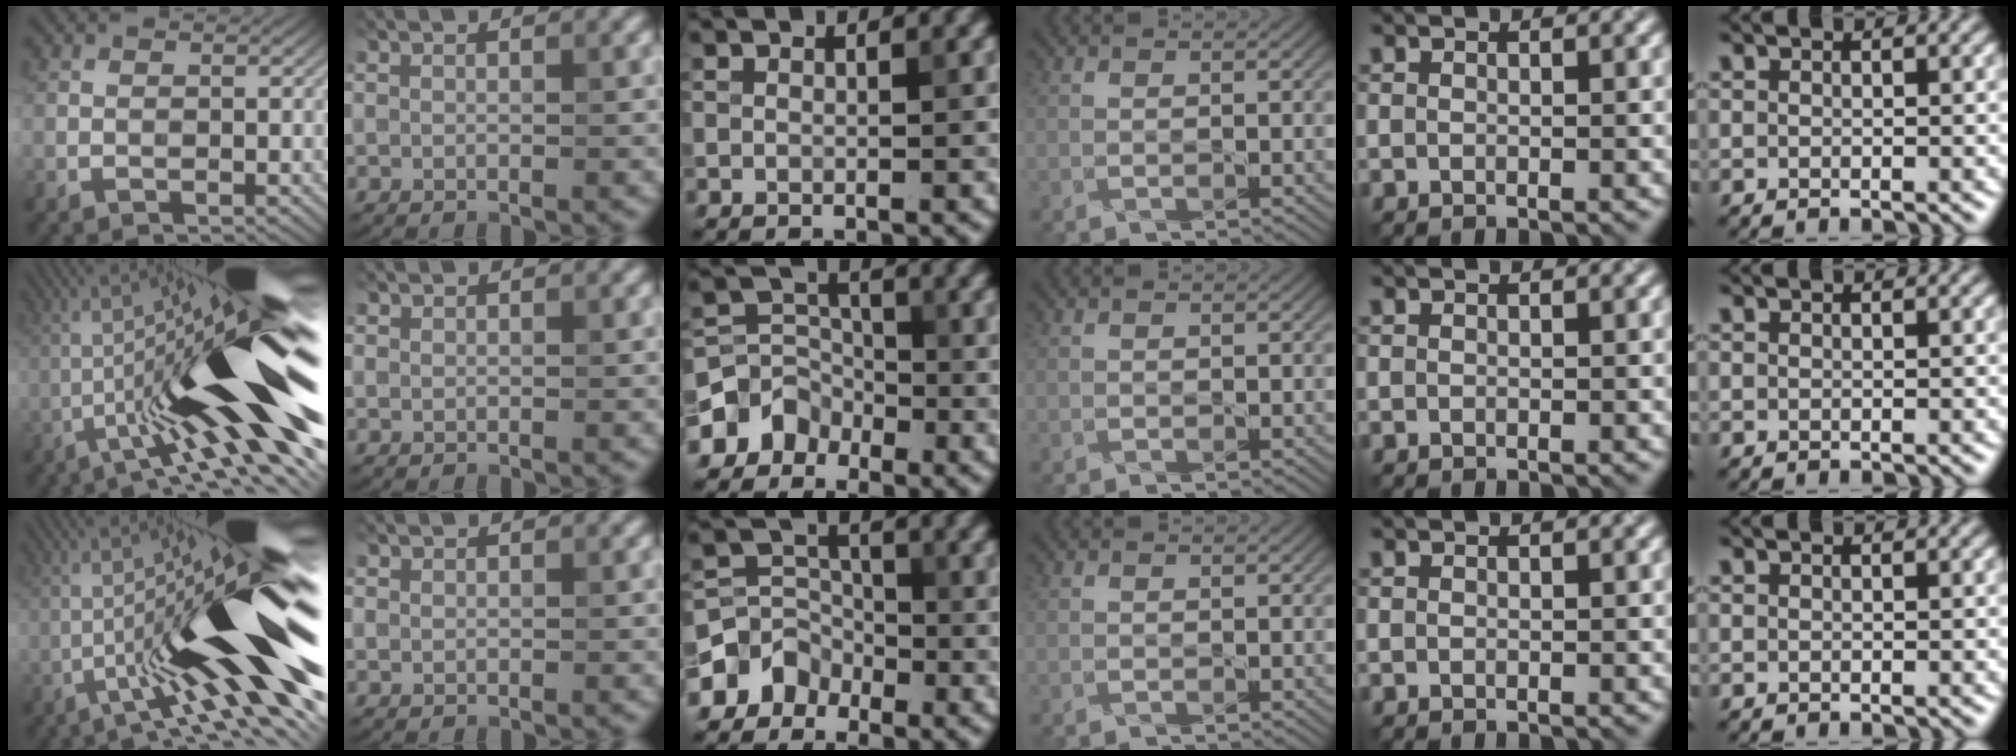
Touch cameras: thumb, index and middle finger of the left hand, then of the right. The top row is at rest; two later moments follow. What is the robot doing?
{"motion": "shake", "object": "medicine bottle"}